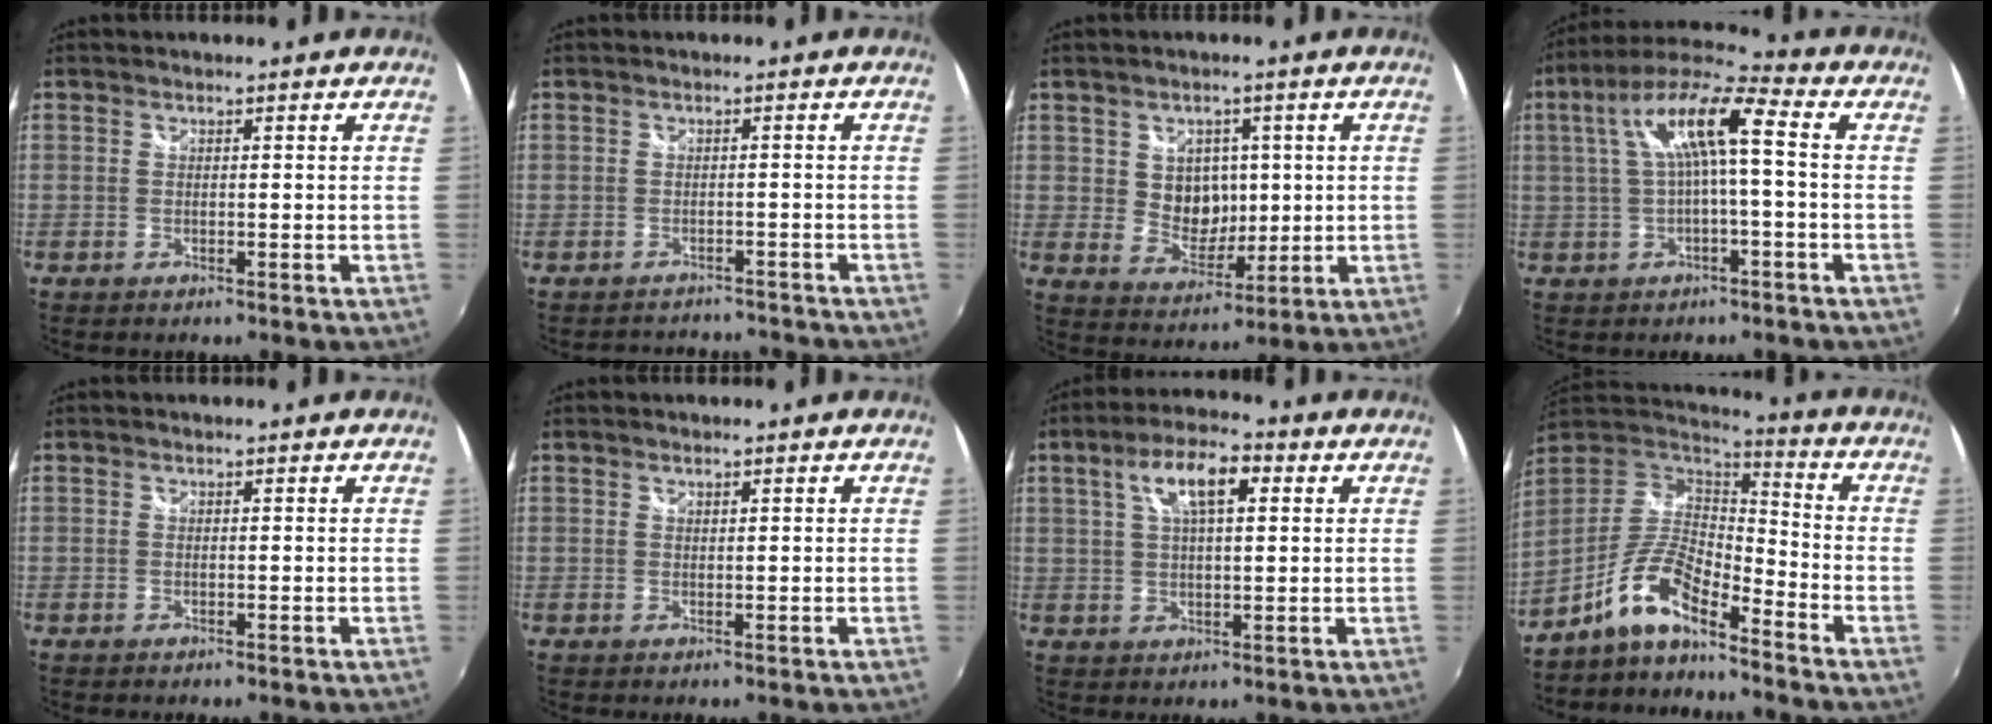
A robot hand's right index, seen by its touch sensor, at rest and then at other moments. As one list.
[{"total": 5.8, "force": [-5.2, 2.5, 1.0], "torque": [-0.019, 0.011, -0.069]}, {"total": 7.2, "force": [1.3, 6.3, 3.3], "torque": [-0.056, 0.003, 0.033]}, {"total": 11.7, "force": [1.1, 2.4, 11.4], "torque": [-0.221, 0.027, 0.020]}, {"total": 0.0}, {"total": 0.5, "force": [0.5, 0.2, 0.2], "torque": [-0.003, 0.000, 0.008]}, {"total": 9.0, "force": [3.3, 3.4, 7.7], "torque": [-0.139, 0.020, 0.056]}, {"total": 10.8, "force": [-7.7, 2.8, 7.1], "torque": [-0.157, 0.013, -0.153]}]